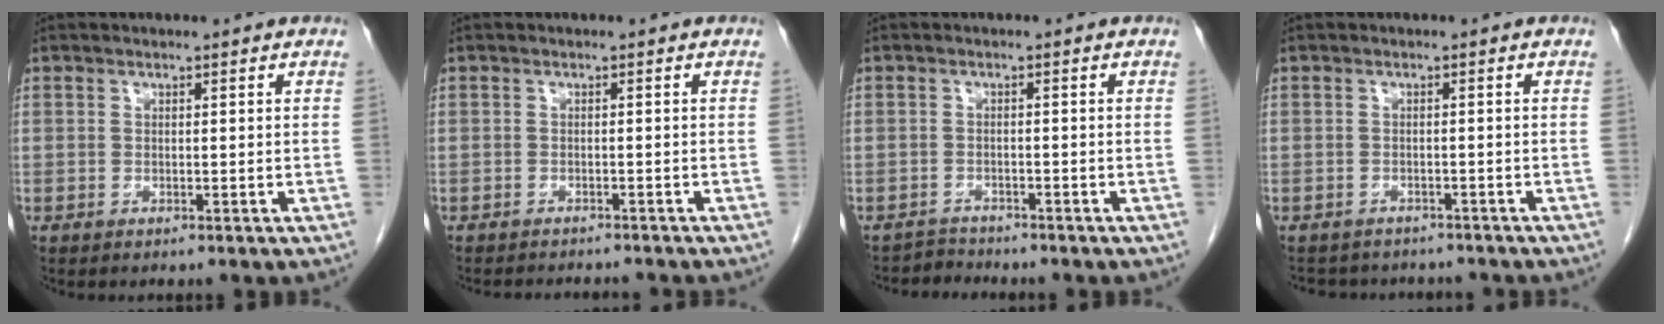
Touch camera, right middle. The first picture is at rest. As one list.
[{"total": 5.2, "force": [-5.0, 0.8, 1.3], "torque": [-0.013, -0.005, -0.063]}, {"total": 2.0, "force": [-1.8, 0.1, -1.1], "torque": [0.023, -0.009, -0.031]}, {"total": 7.1, "force": [-6.4, 2.7, 1.3], "torque": [-0.019, 0.003, -0.077]}]